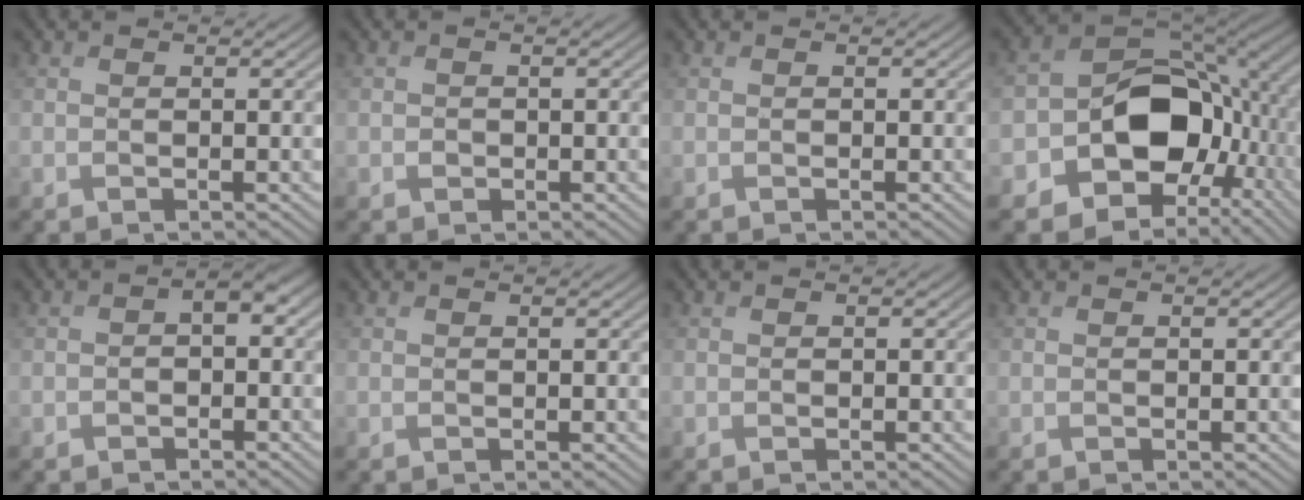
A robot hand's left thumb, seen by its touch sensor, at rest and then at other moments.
{"total": 0.9, "force": [-0.2, 0.8, 0.2], "torque": [-0.002, -0.004, -0.007]}
{"total": 0.0}
{"total": 14.5, "force": [-2.6, 10.9, 9.2], "torque": [-0.163, -0.025, -0.047]}
{"total": 2.3, "force": [-0.4, 1.5, 1.6], "torque": [-0.026, 0.000, -0.012]}
{"total": 0.0}
{"total": 0.0}
{"total": 0.0}